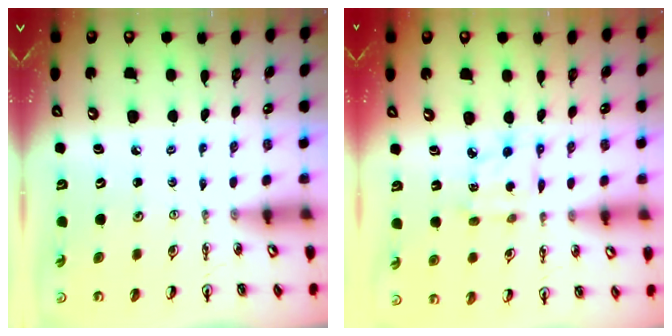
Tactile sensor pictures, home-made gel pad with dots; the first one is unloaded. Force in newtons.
{"total": 3.3, "press": 3.3, "slide": 0.1}